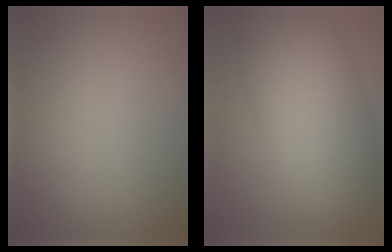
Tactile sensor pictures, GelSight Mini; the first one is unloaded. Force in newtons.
{"total": 9.9, "press": 9.9, "slide": 0.1}